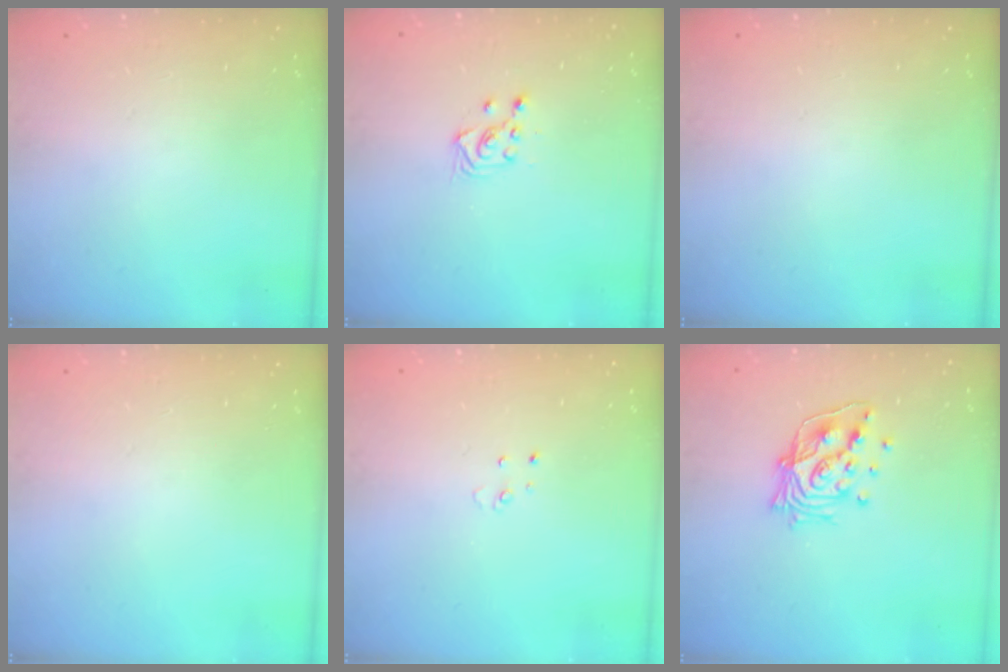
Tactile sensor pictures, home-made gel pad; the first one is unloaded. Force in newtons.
{"total": 3.4, "press": 3.3, "slide": 0.9}
{"total": 0.0}
{"total": 0.0}
{"total": 2.5, "press": 2.5, "slide": 0.2}
{"total": 14.4, "press": 14.4, "slide": 1.1}